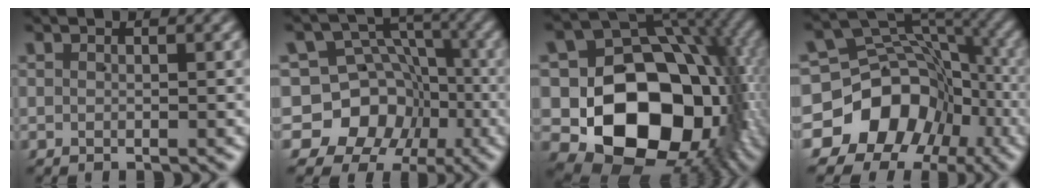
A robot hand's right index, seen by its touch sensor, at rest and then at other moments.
{"total": 17.2, "force": [-2.9, 15.8, 6.2], "torque": [-0.154, -0.064, -0.050]}
{"total": 26.9, "force": [-3.0, 19.6, 18.2], "torque": [-0.343, -0.083, -0.021]}
{"total": 18.4, "force": [-4.2, 15.5, 9.0], "torque": [-0.167, -0.045, -0.064]}